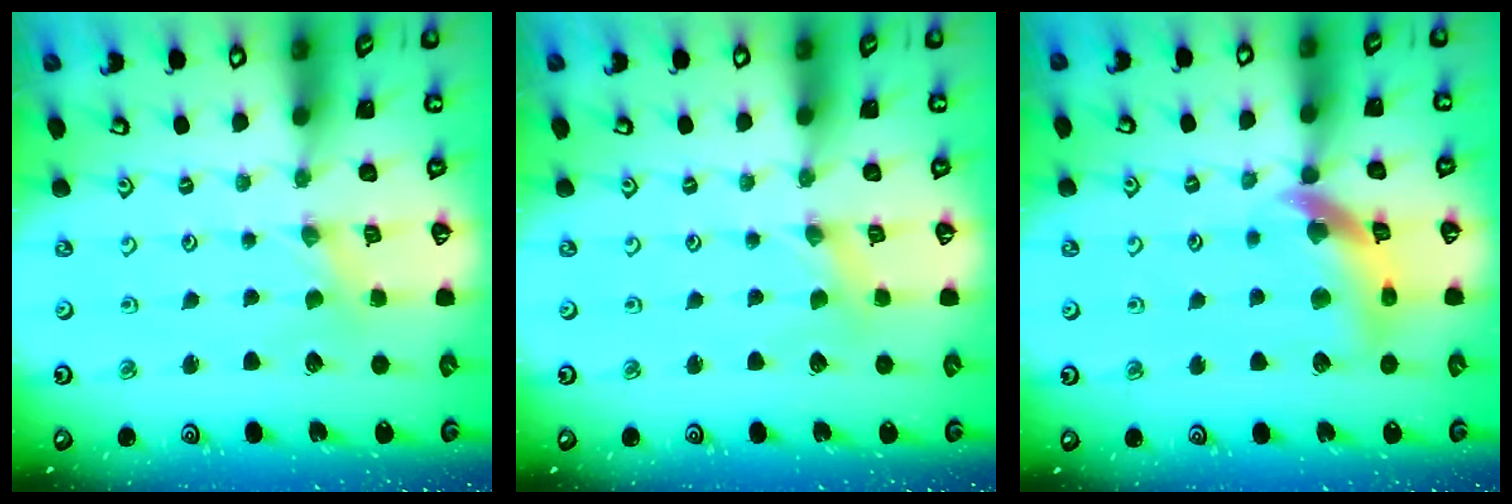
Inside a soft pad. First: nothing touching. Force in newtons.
{"total": 0.0}
{"total": 11.7, "press": 11.7, "slide": 1.4}